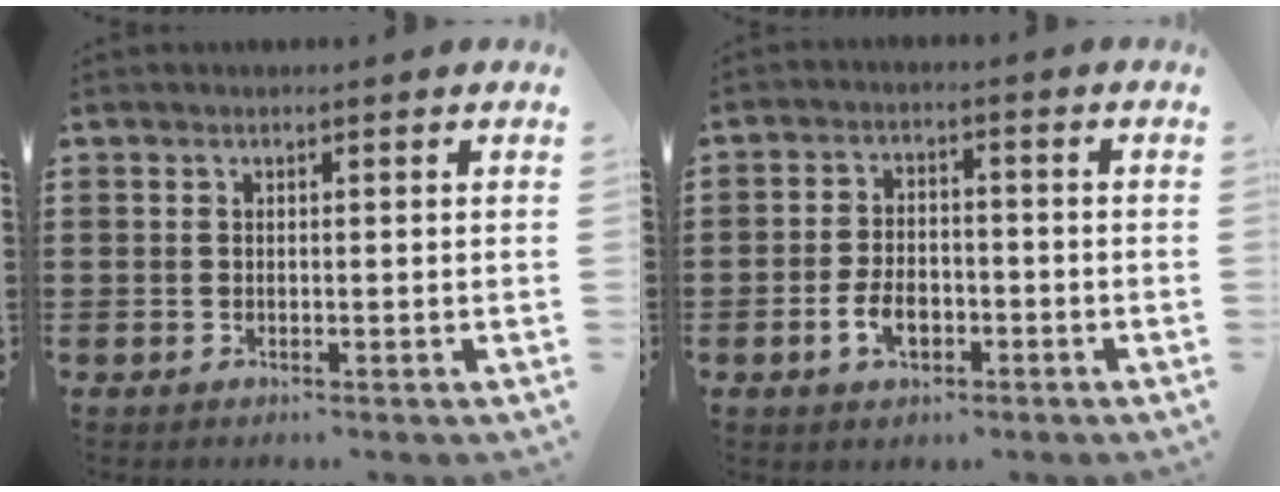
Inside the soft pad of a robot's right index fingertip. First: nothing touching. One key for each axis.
{"total": 4.9, "fx": -2.0, "fy": 2.8, "fz": 3.5, "tx": -0.075, "ty": 0.000, "tz": -0.038}